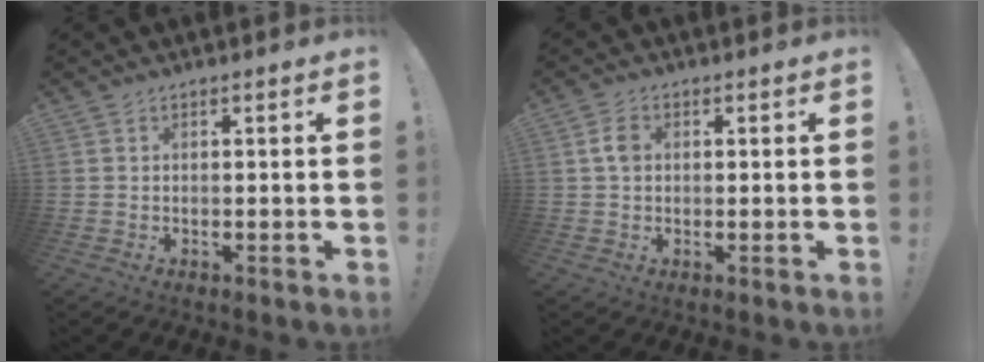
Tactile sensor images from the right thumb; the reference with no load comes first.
{"total": 3.7, "force": [0.4, 2.5, 2.6], "torque": [-0.043, 0.006, 0.006]}